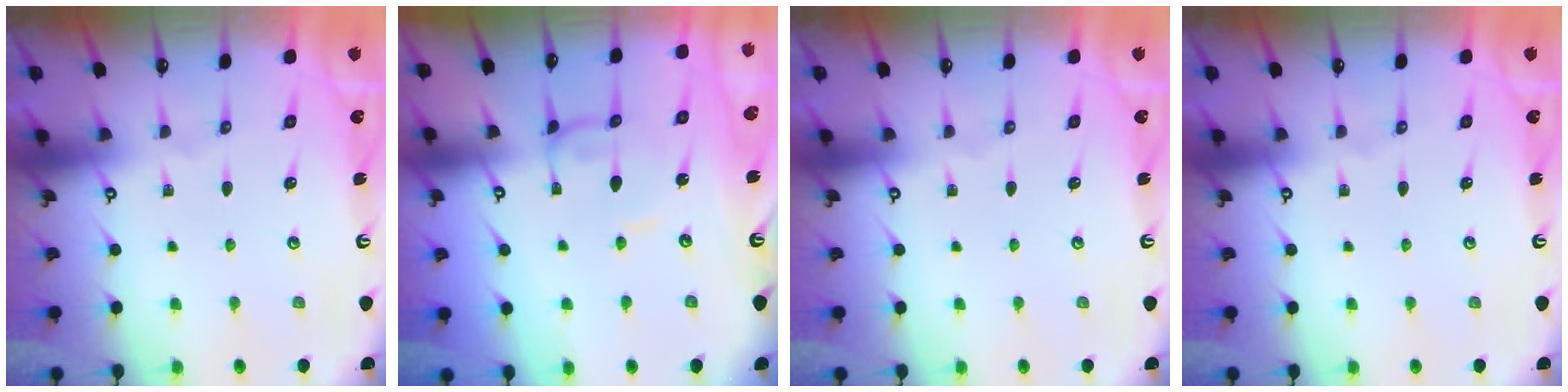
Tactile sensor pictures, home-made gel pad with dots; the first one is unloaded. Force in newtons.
{"total": 1.8, "press": 1.8, "slide": 0.2}
{"total": 0.0}
{"total": 0.0}